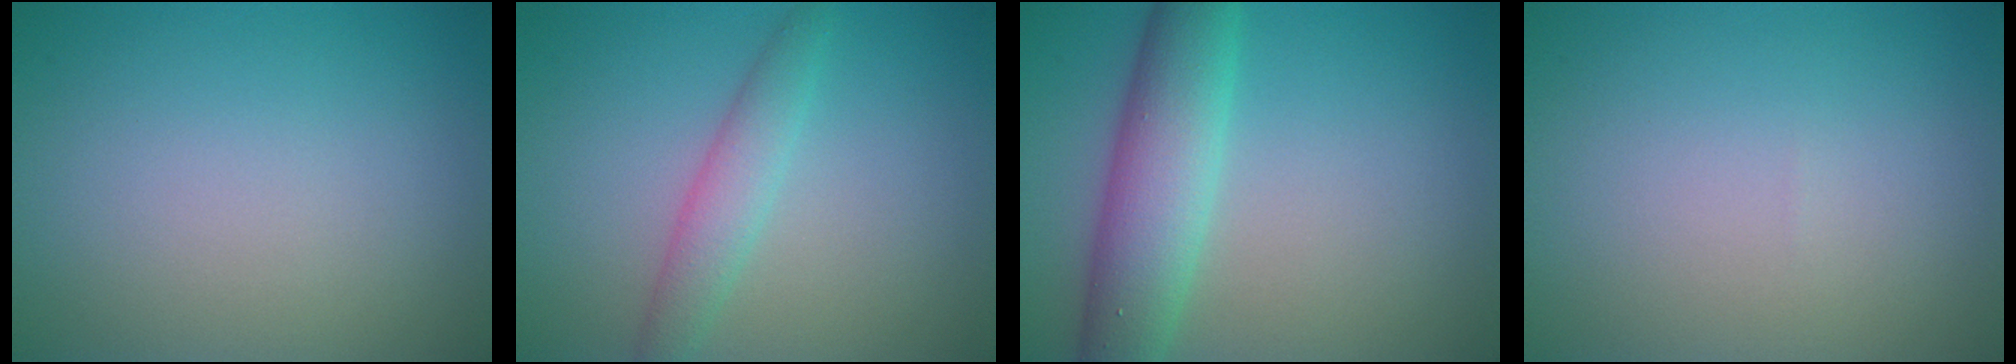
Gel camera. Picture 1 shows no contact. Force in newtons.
{"total": 2.7, "press": 2.7, "slide": 0.0}
{"total": 6.2, "press": 6.2, "slide": 0.4}
{"total": 0.0}